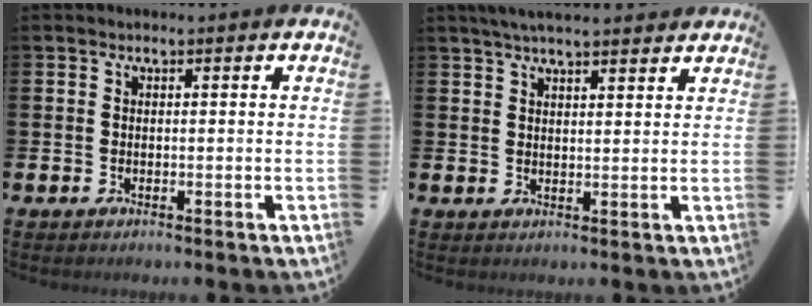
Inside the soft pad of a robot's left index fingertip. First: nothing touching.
{"total": 4.0, "force": [3.8, 0.4, 1.4], "torque": [-0.032, -0.009, 0.067]}